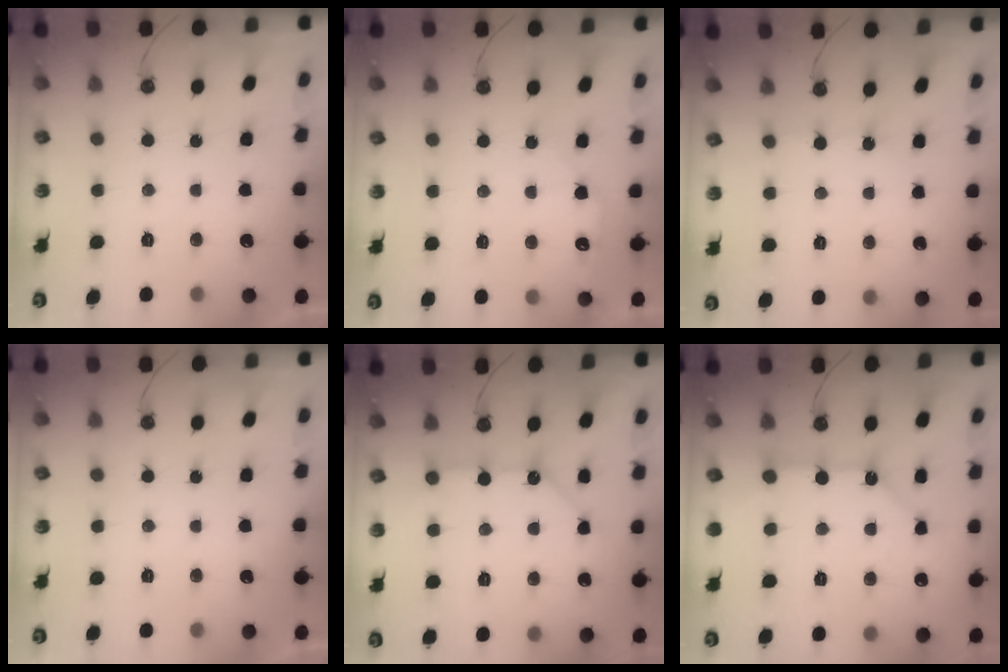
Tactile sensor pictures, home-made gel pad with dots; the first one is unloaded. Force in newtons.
{"total": 6.6, "press": 6.5, "slide": 0.7}
{"total": 2.5, "press": 2.5, "slide": 0.4}
{"total": 0.0}
{"total": 10.7, "press": 10.6, "slide": 0.9}
{"total": 10.5, "press": 10.5, "slide": 1.2}